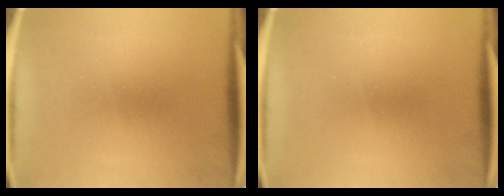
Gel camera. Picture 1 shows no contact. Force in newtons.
{"total": 0.0}